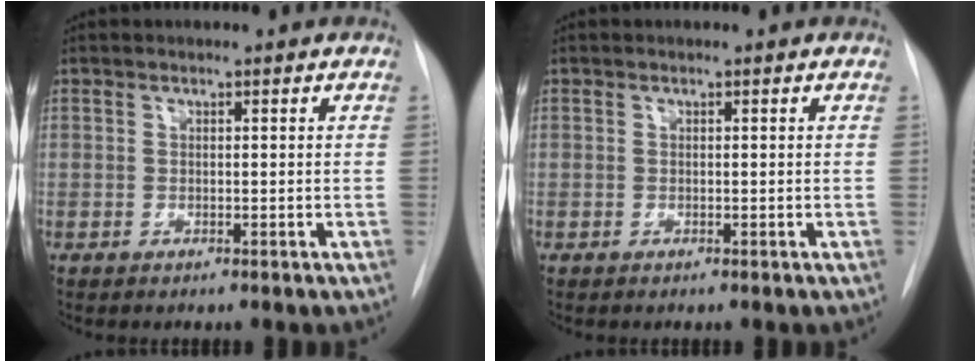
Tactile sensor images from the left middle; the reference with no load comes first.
{"total": 0.0}